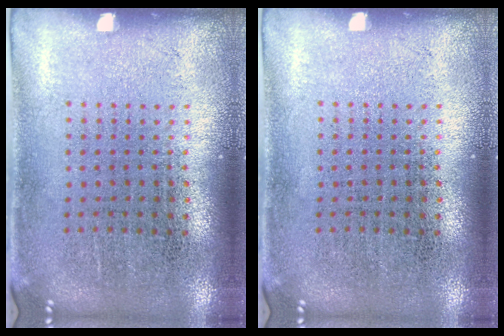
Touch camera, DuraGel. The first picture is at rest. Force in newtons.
{"total": 0.0}